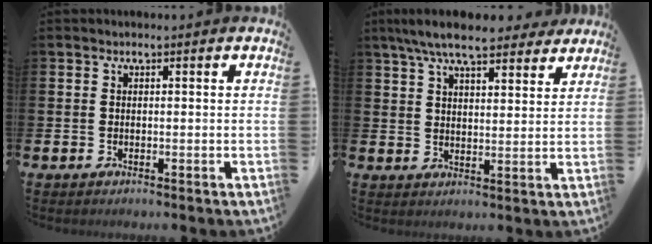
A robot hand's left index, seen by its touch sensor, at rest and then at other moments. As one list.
[{"total": 8.3, "force": [7.4, 1.8, 3.3], "torque": [-0.079, -0.026, 0.134]}]